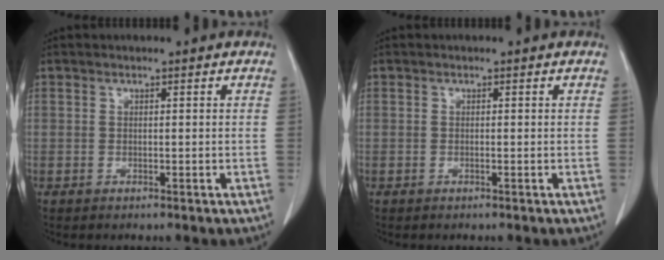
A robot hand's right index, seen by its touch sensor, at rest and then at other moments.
{"total": 0.0}